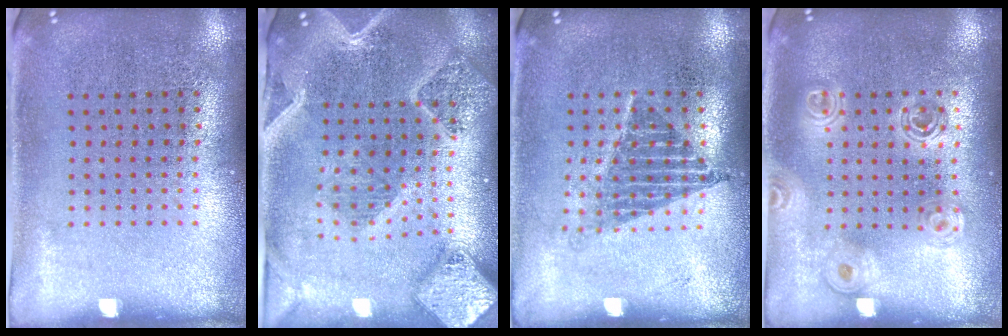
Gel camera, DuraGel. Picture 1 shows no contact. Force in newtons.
{"total": 3.1, "press": 2.7, "slide": 1.5}
{"total": 1.2, "press": 1.0, "slide": 0.7}
{"total": 1.7, "press": 1.5, "slide": 0.7}